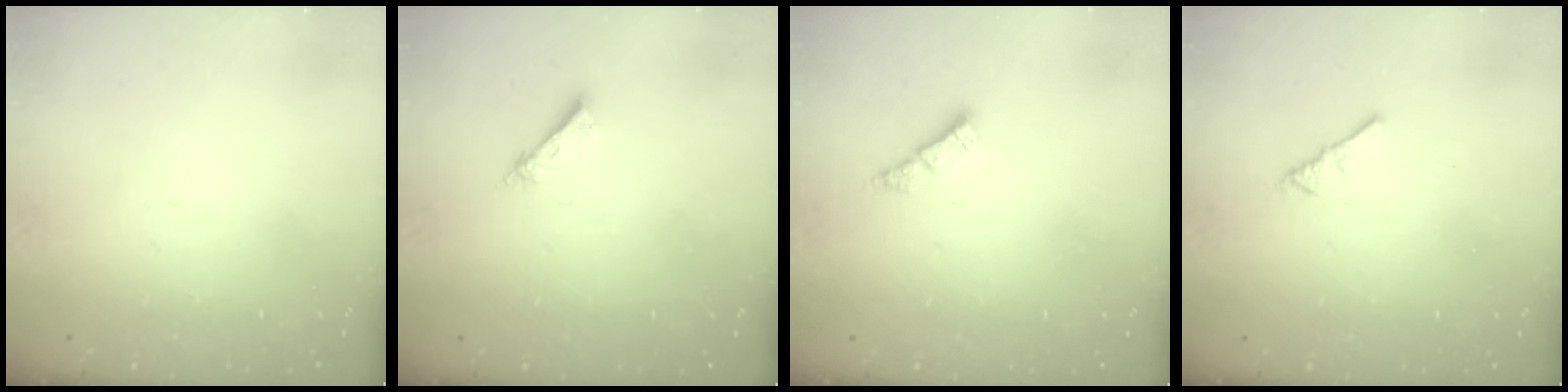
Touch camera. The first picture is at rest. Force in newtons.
{"total": 1.5, "press": 1.5, "slide": 0.2}
{"total": 2.4, "press": 2.4, "slide": 0.2}
{"total": 2.2, "press": 2.1, "slide": 0.5}